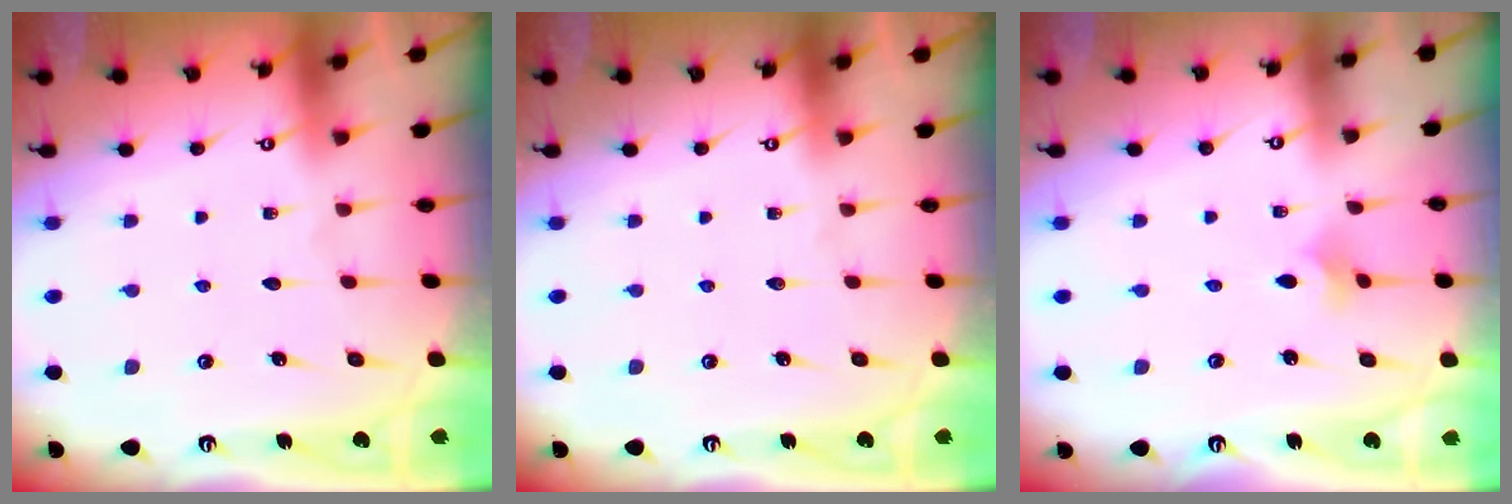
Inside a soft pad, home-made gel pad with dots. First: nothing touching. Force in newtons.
{"total": 0.0}
{"total": 1.6, "press": 1.5, "slide": 0.4}